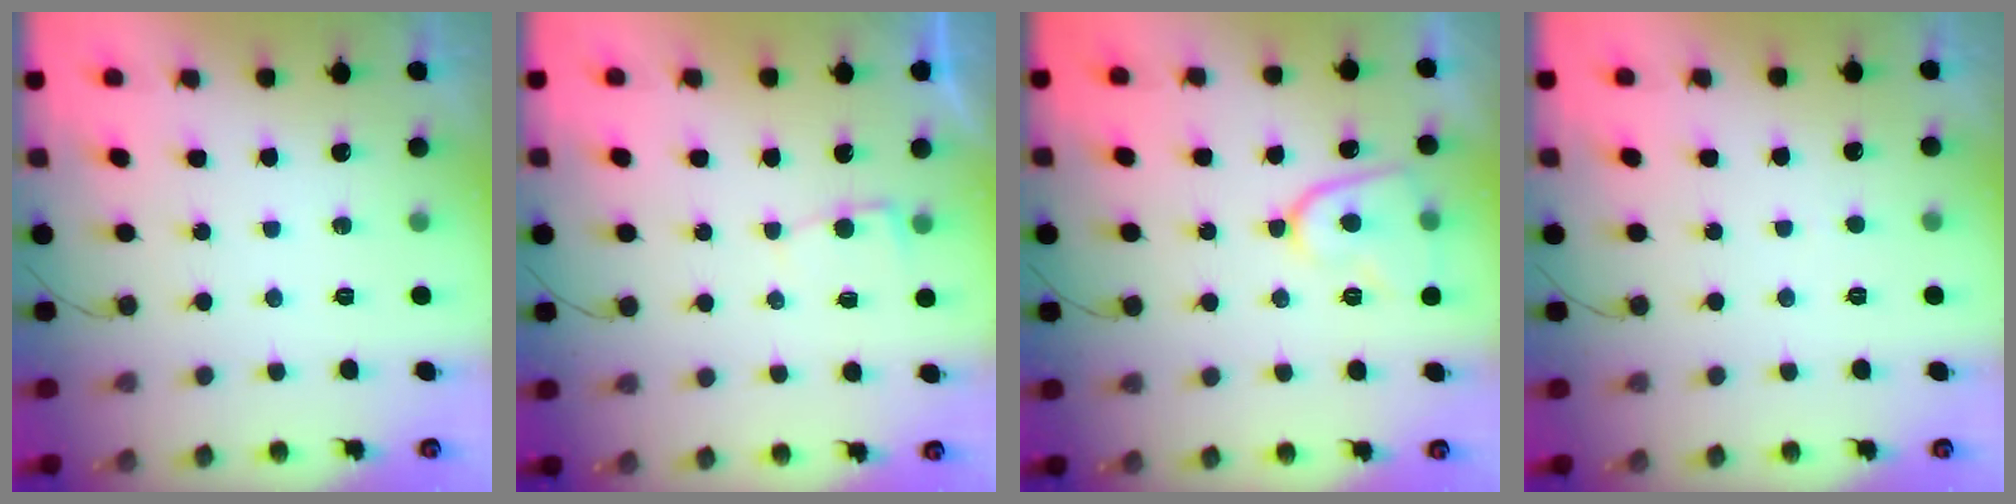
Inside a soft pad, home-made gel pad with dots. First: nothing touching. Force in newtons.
{"total": 2.1, "press": 2.1, "slide": 0.3}
{"total": 10.8, "press": 10.7, "slide": 1.4}
{"total": 0.5, "press": 0.5, "slide": 0.1}